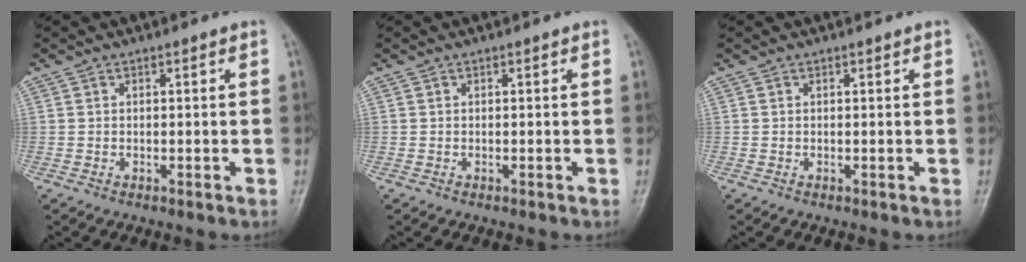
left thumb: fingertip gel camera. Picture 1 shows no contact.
{"total": 0.0}
{"total": 0.0}